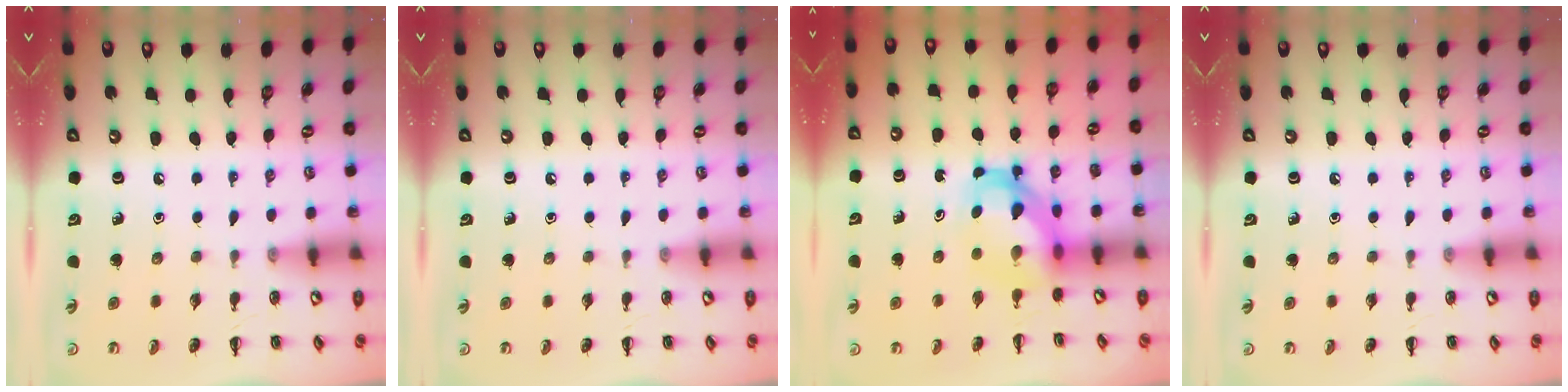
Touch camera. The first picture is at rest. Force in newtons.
{"total": 0.0}
{"total": 4.9, "press": 4.8, "slide": 0.8}
{"total": 0.0}